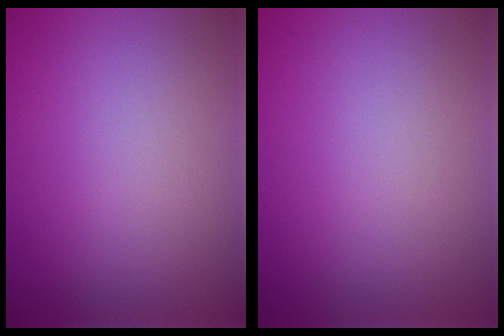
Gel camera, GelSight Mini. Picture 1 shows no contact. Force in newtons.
{"total": 0.0}